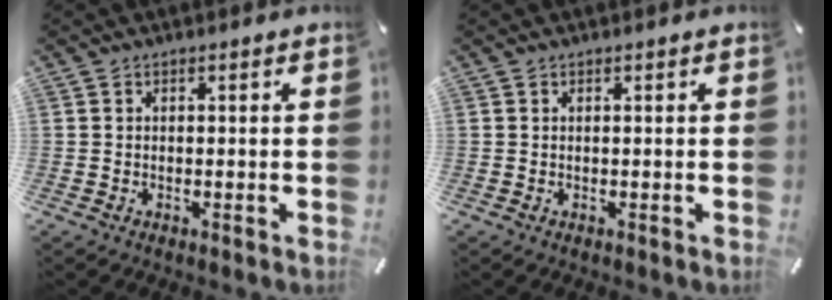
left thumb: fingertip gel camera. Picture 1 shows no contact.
{"total": 0.0}